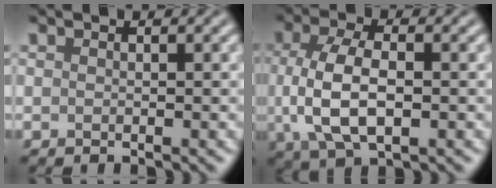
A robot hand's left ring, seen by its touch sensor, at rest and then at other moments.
{"total": 6.9, "force": [-0.3, 3.4, 6.0], "torque": [-0.128, -0.002, -0.007]}